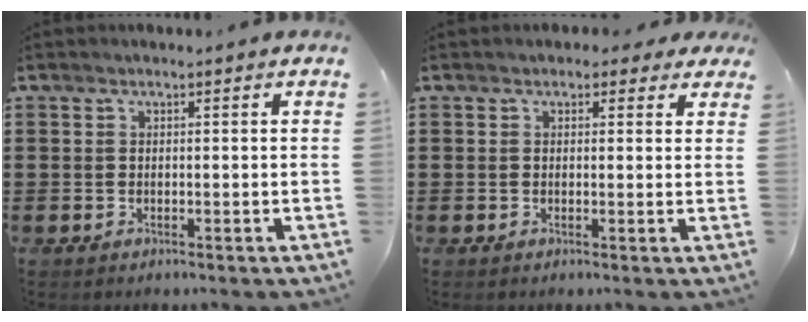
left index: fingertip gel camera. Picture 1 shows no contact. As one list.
[{"total": 1.5, "force": [0.8, 1.2, 0.5], "torque": [-0.009, 0.006, 0.012]}]